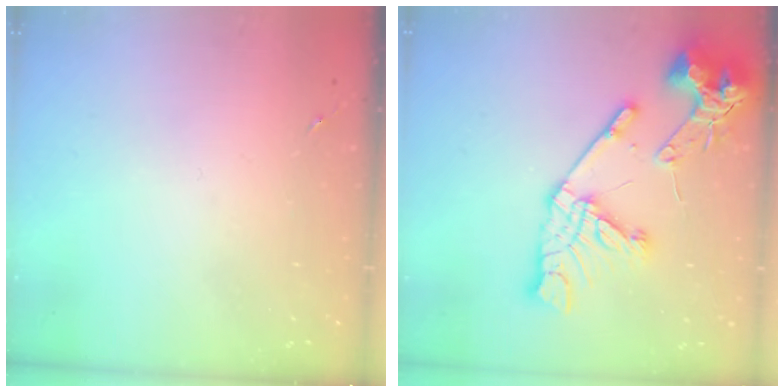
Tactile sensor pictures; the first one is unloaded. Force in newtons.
{"total": 20.6, "press": 20.5, "slide": 2.4}